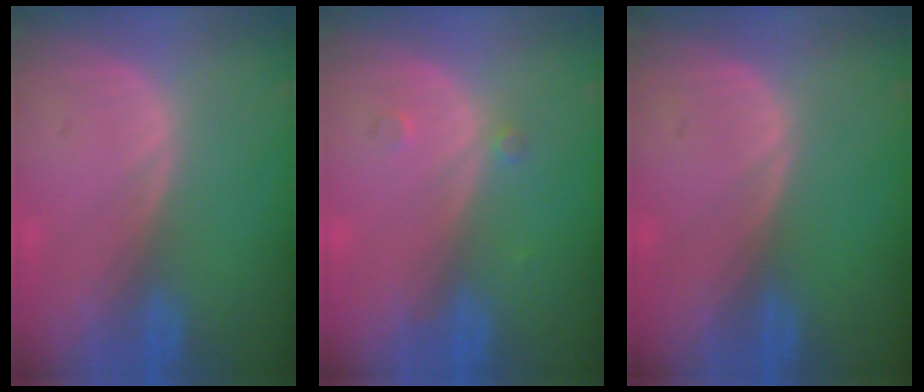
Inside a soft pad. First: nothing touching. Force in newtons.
{"total": 1.3, "press": 1.3, "slide": 0.1}
{"total": 0.0}